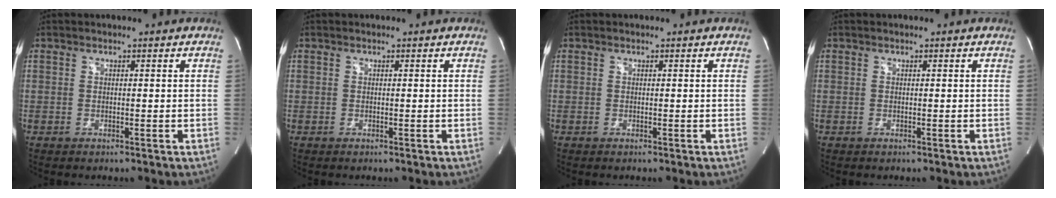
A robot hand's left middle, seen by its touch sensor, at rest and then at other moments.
{"total": 0.0}
{"total": 0.0}
{"total": 0.0}